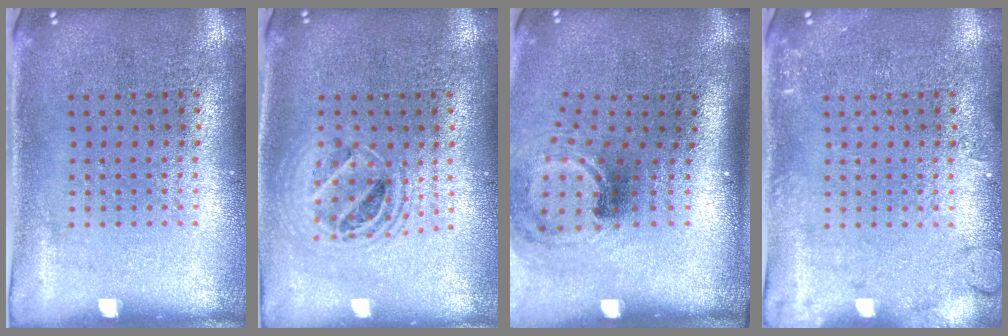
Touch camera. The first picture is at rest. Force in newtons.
{"total": 1.6, "press": 1.4, "slide": 0.7}
{"total": 1.8, "press": 1.1, "slide": 1.4}
{"total": 1.9, "press": 1.8, "slide": 0.2}